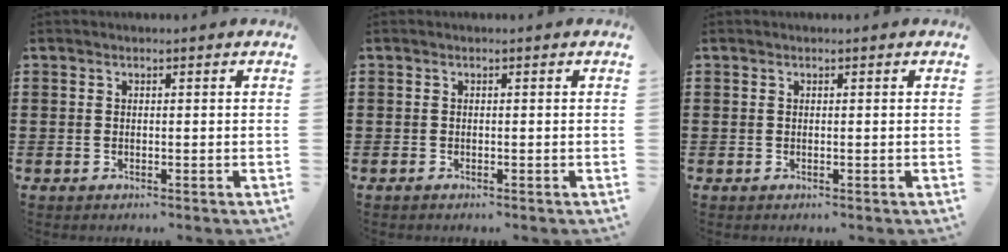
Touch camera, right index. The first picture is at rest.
{"total": 0.0}
{"total": 0.0}